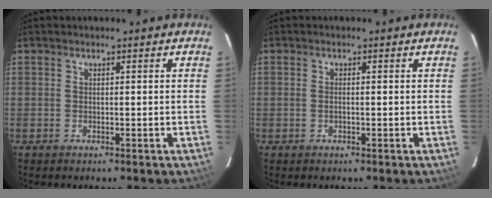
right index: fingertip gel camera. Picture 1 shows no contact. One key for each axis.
{"total": 0.7, "fx": 0.1, "fy": 0.2, "fz": 0.7, "tx": -0.014, "ty": 0.002, "tz": 0.001}